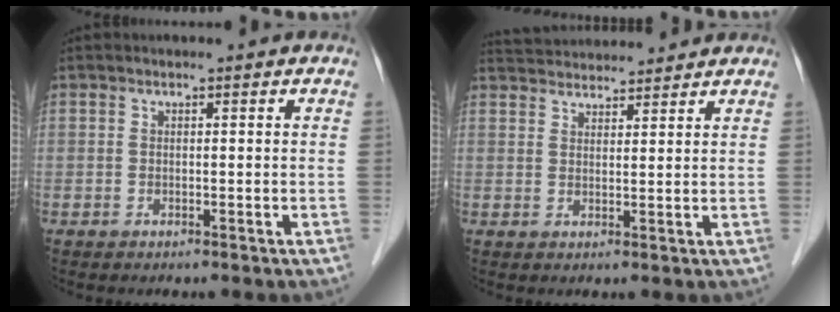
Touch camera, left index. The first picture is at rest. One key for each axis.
{"total": 10.1, "fx": 9.7, "fy": 1.4, "fz": 2.3, "tx": -0.042, "ty": 0.034, "tz": 0.148}